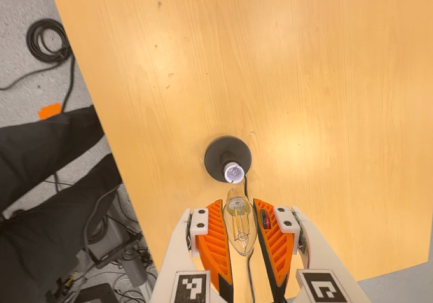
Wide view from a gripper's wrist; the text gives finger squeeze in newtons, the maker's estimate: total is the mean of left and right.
{"total": 13.7, "left": 14.0, "right": 13.3}